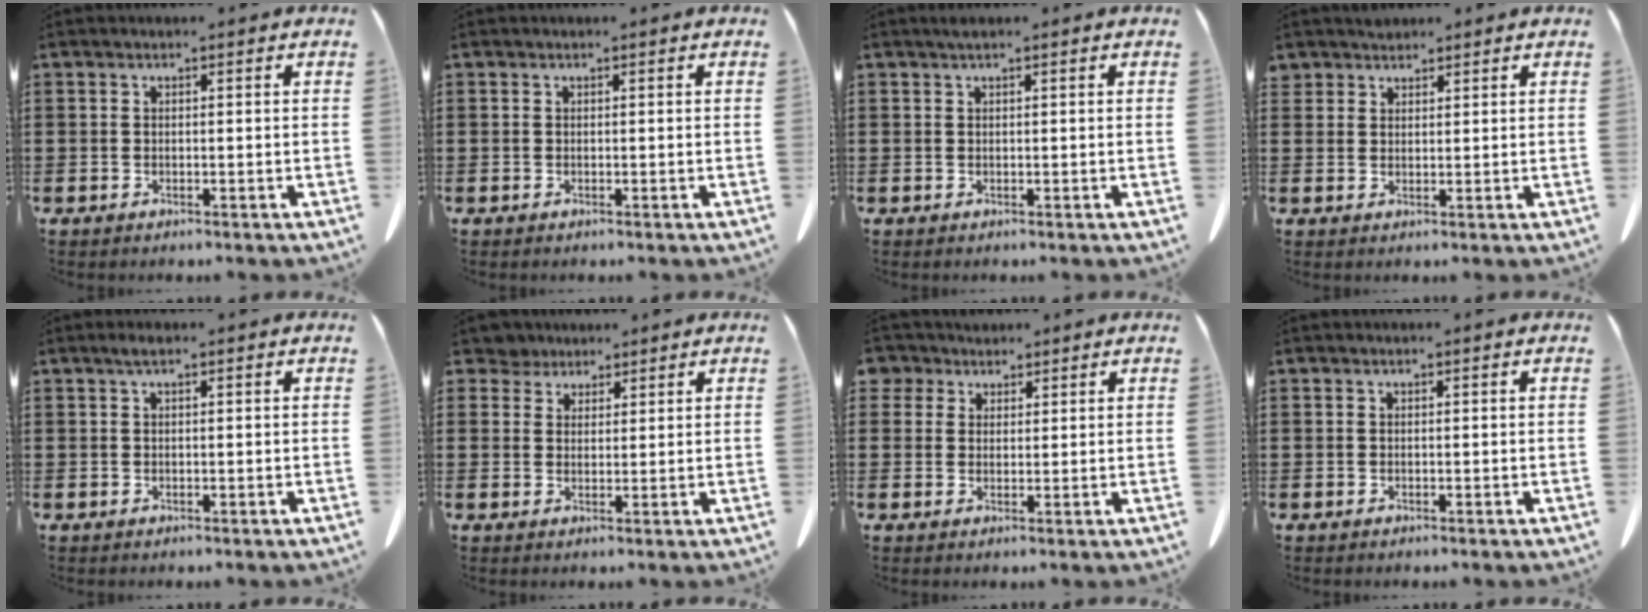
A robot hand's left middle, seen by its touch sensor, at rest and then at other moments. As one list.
[{"total": 0.0}, {"total": 0.7, "force": [0.4, 0.0, 0.5], "torque": [-0.010, 0.000, 0.008]}, {"total": 2.0, "force": [1.8, 0.8, -0.2], "torque": [-0.001, 0.004, 0.037]}, {"total": 1.0, "force": [0.3, 0.1, 0.9], "torque": [-0.017, 0.002, 0.006]}, {"total": 3.8, "force": [3.2, 2.0, 0.6], "torque": [-0.028, 0.005, 0.060]}, {"total": 3.3, "force": [2.3, 2.3, 0.4], "torque": [-0.012, 0.009, 0.043]}, {"total": 0.0}]